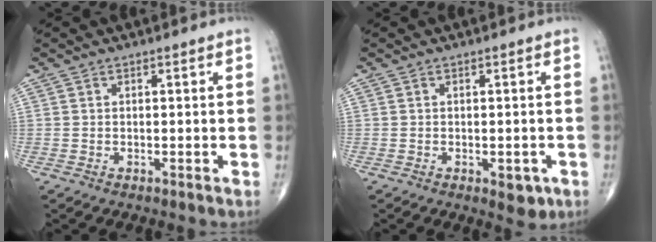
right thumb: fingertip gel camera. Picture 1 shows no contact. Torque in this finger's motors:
{"motor_torque": [0.83, 0.81, 0.38, -0.31, 0.06]}